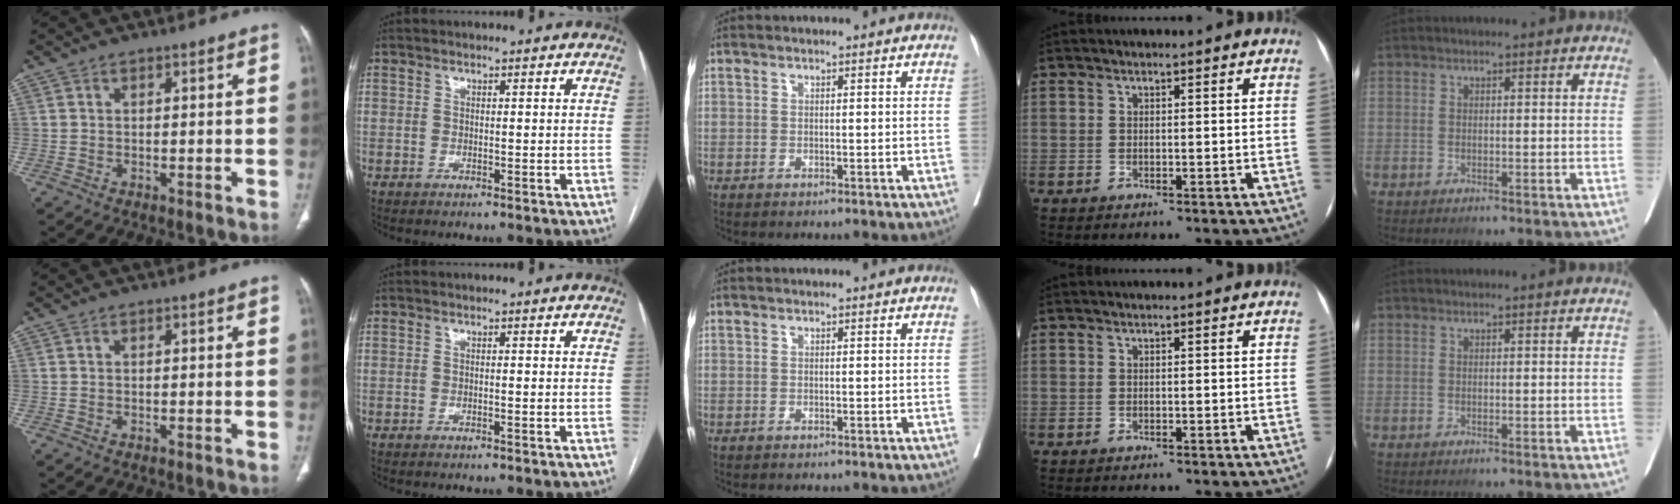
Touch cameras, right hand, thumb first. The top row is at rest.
{}